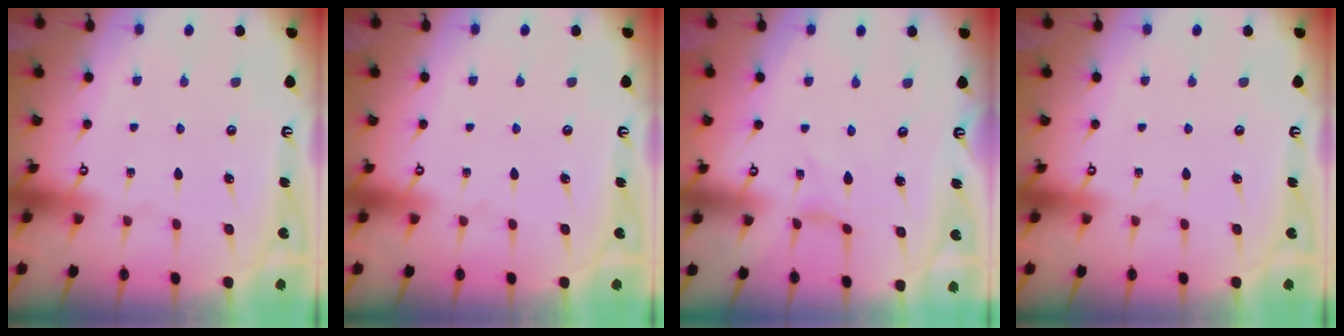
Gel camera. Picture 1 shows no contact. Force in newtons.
{"total": 0.0}
{"total": 0.0}
{"total": 0.0}